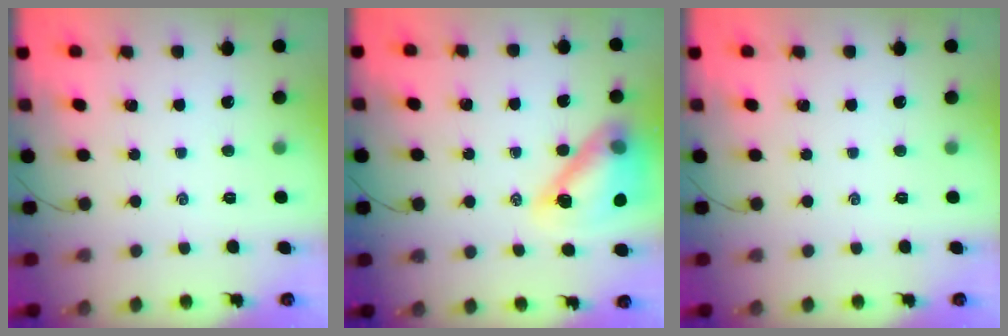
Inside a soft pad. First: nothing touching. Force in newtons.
{"total": 15.6, "press": 14.9, "slide": 4.6}
{"total": 0.0}